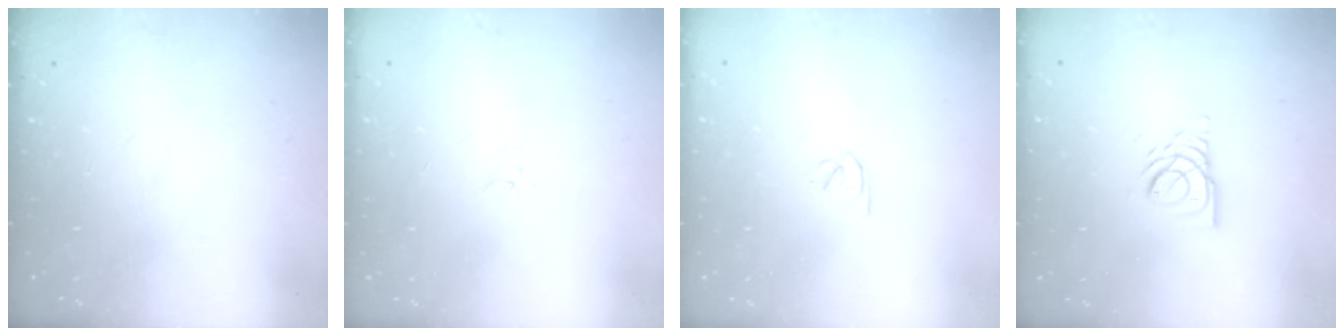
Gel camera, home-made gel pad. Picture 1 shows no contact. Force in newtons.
{"total": 1.5, "press": 1.5, "slide": 0.2}
{"total": 1.8, "press": 1.7, "slide": 0.5}
{"total": 7.5, "press": 7.5, "slide": 0.7}